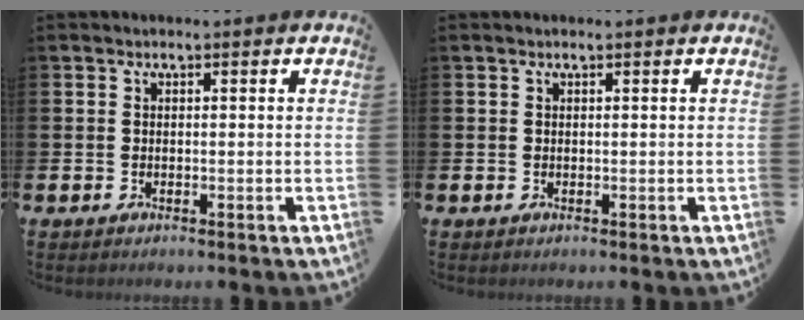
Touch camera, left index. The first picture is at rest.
{"total": 0.0}